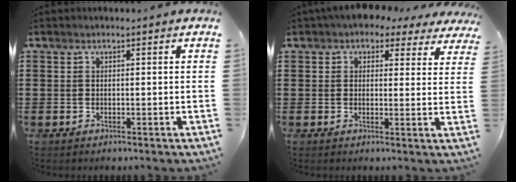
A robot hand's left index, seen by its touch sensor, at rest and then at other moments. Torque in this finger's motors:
{"motor_torque": [1.08, -1.06, 0.44, 0.15]}